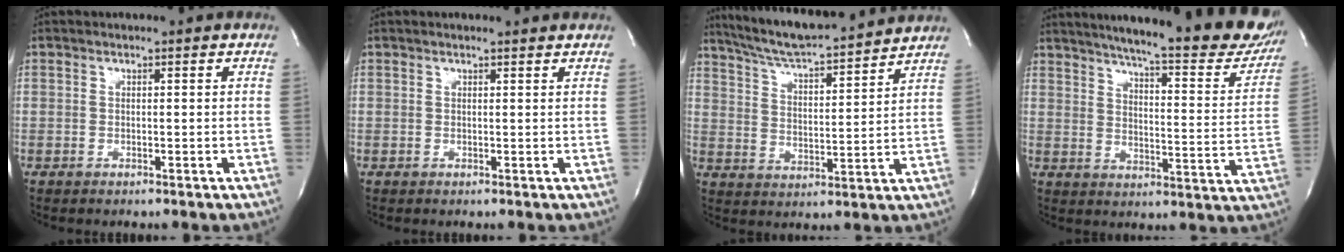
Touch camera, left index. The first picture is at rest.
{"total": 2.4, "force": [2.4, 0.2, 0.6], "torque": [-0.013, 0.003, 0.021]}
{"total": 16.5, "force": [14.9, 1.3, 6.8], "torque": [-0.121, 0.010, 0.234]}
{"total": 28.0, "force": [23.7, 4.4, 14.3], "torque": [-0.217, -0.064, 0.283]}